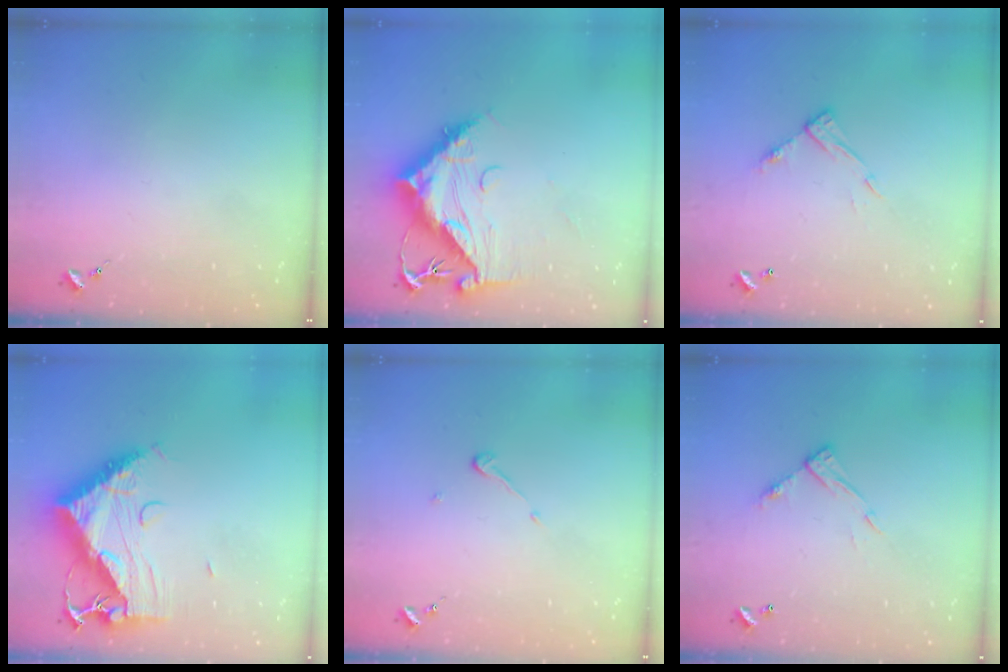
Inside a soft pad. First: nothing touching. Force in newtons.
{"total": 15.4, "press": 15.3, "slide": 1.6}
{"total": 9.4, "press": 9.4, "slide": 0.5}
{"total": 15.7, "press": 15.6, "slide": 1.5}
{"total": 3.9, "press": 3.9, "slide": 0.3}
{"total": 9.4, "press": 9.4, "slide": 0.5}